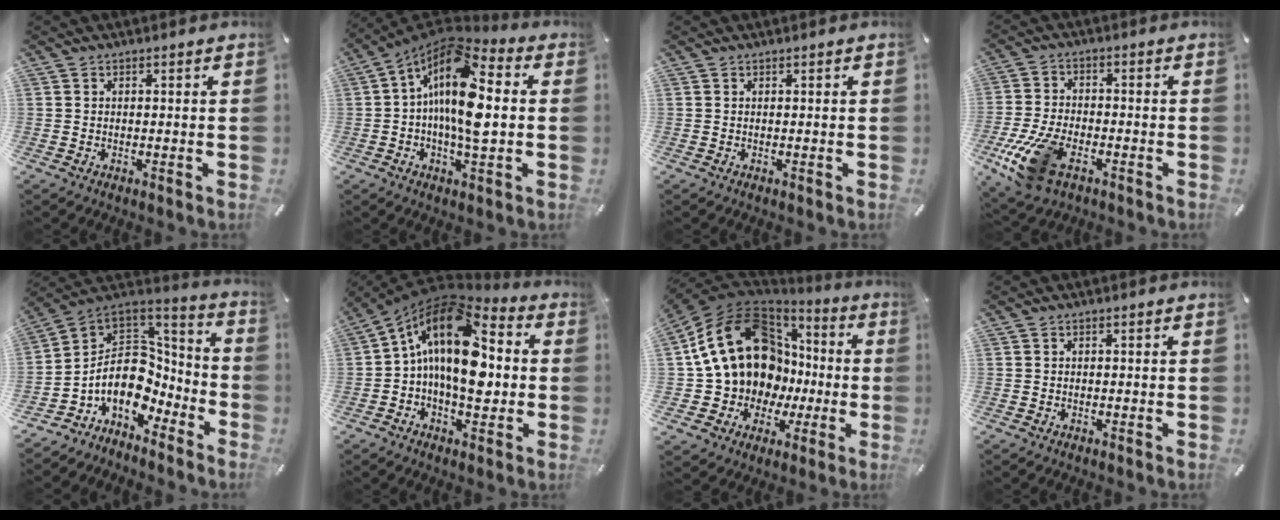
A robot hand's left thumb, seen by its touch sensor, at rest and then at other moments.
{"total": 16.9, "force": [1.4, 7.2, 15.2], "torque": [-0.295, -0.024, 0.020]}
{"total": 0.0}
{"total": 13.9, "force": [-6.3, 7.4, 9.9], "torque": [-0.216, 0.014, -0.109]}
{"total": 13.9, "force": [-2.6, 10.8, 8.4], "torque": [-0.169, -0.021, -0.047]}
{"total": 19.3, "force": [1.7, 11.3, 15.6], "torque": [-0.283, -0.018, 0.018]}
{"total": 22.7, "force": [5.6, 17.8, 13.0], "torque": [-0.277, -0.039, 0.133]}
{"total": 0.0}